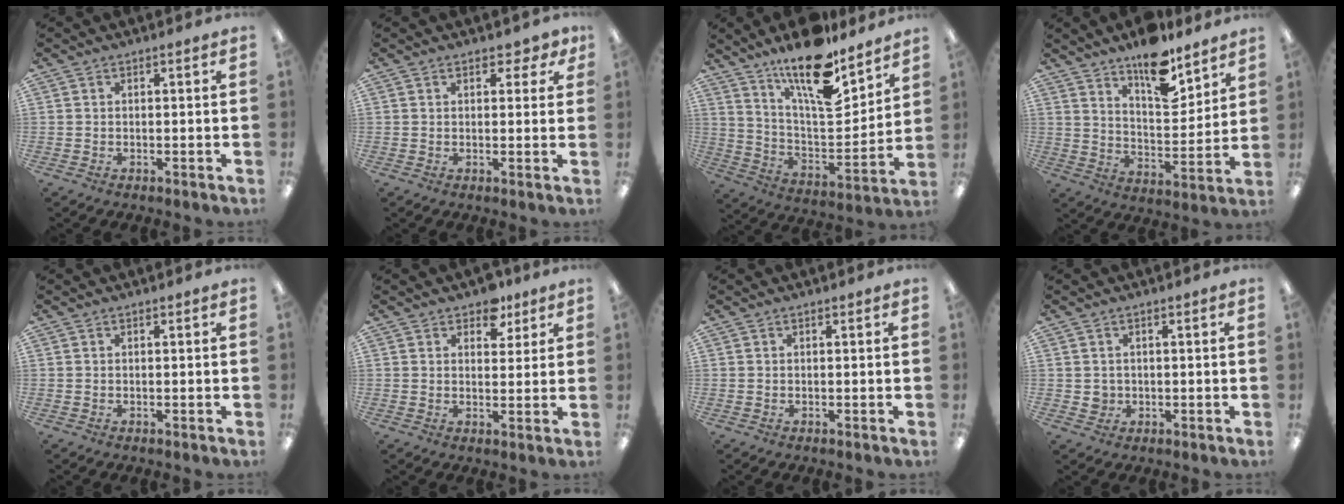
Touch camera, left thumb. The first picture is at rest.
{"total": 2.7, "force": [1.6, 1.4, 1.6], "torque": [-0.017, -0.003, 0.024]}
{"total": 18.6, "force": [14.1, 5.7, 10.7], "torque": [-0.187, -0.098, 0.241]}
{"total": 13.9, "force": [10.8, 5.2, 7.1], "torque": [-0.105, -0.071, 0.188]}
{"total": 0.0}
{"total": 6.0, "force": [4.3, 3.5, 2.2], "torque": [-0.017, -0.018, 0.073]}
{"total": 0.0}
{"total": 2.3, "force": [0.3, 2.2, 0.6], "torque": [-0.005, -0.001, 0.003]}